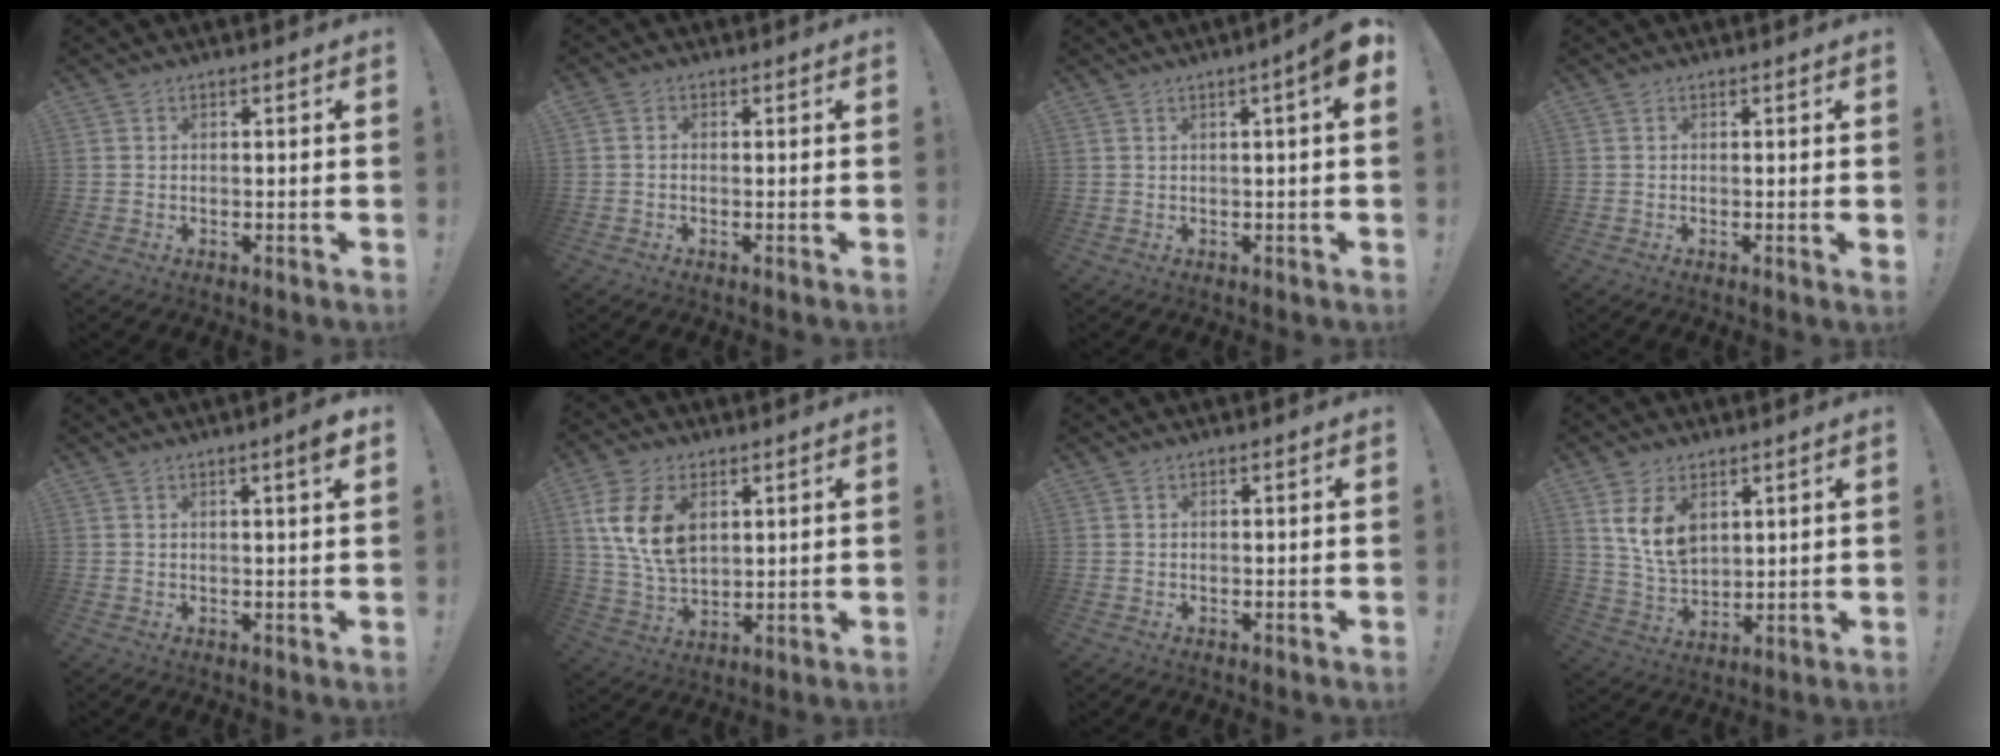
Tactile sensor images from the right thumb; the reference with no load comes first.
{"total": 0.9, "force": [-0.2, 0.8, 0.5], "torque": [-0.012, 0.004, -0.003]}
{"total": 5.0, "force": [1.6, -0.1, 4.7], "torque": [-0.070, -0.011, 0.022]}
{"total": 0.9, "force": [0.1, -0.1, 0.9], "torque": [-0.016, -0.002, 0.002]}
{"total": 3.5, "force": [1.6, -0.3, 3.1], "torque": [-0.042, -0.009, 0.021]}
{"total": 13.7, "force": [4.9, 9.1, 9.1], "torque": [-0.173, -0.007, 0.096]}
{"total": 0.0}
{"total": 10.2, "force": [4.7, 6.8, 5.9], "torque": [-0.109, -0.019, 0.095]}